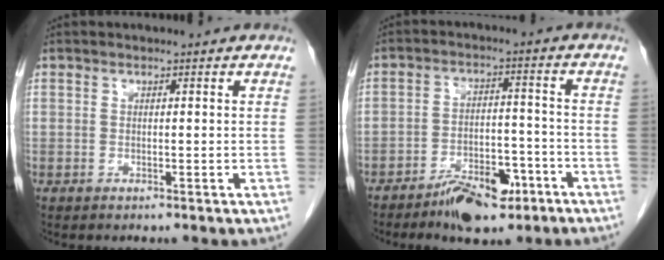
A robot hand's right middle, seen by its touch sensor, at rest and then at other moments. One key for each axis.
{"total": 8.5, "fx": -5.9, "fy": 3.4, "fz": 5.1, "tx": -0.082, "ty": 0.007, "tz": -0.093}